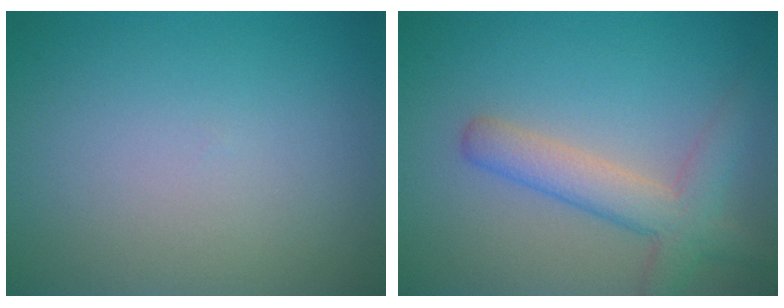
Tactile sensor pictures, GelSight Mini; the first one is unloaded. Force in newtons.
{"total": 4.2, "press": 4.2, "slide": 0.1}